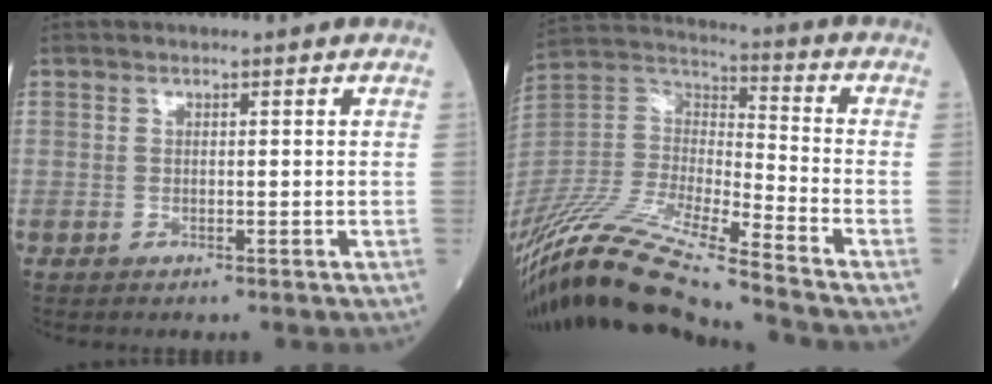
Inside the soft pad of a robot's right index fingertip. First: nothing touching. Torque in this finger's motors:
{"motor_torque": [-0.15, -0.87, 0.58, 0.18]}